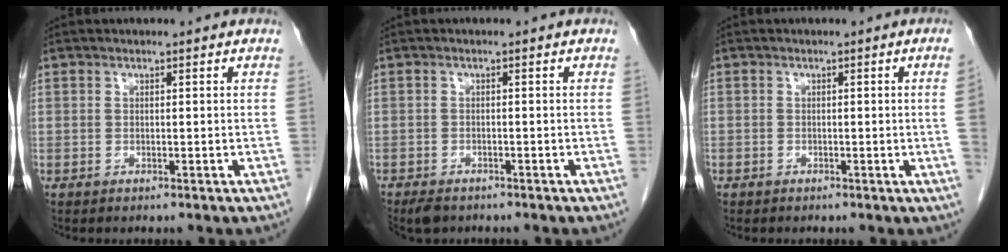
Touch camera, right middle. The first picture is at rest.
{"total": 3.6, "force": [-2.9, 1.6, 1.3], "torque": [-0.021, -0.005, -0.043]}
{"total": 1.5, "force": [-0.3, -0.6, 1.4], "torque": [-0.012, 0.000, -0.005]}